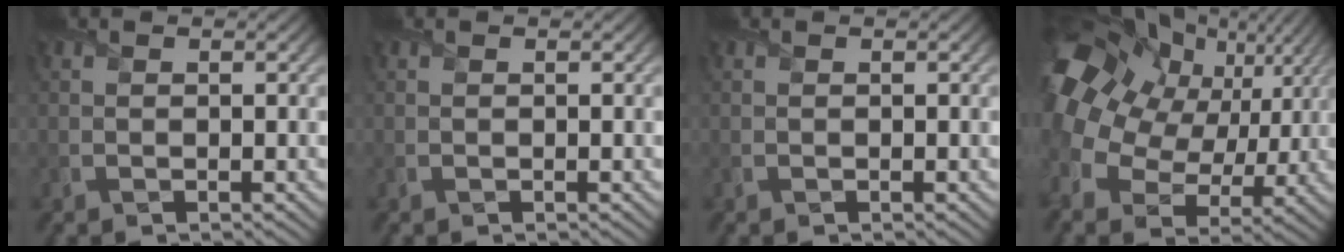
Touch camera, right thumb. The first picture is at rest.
{"total": 0.0}
{"total": 0.0}
{"total": 19.5, "force": [5.0, 14.1, 12.6], "torque": [-0.297, 0.015, 0.092]}